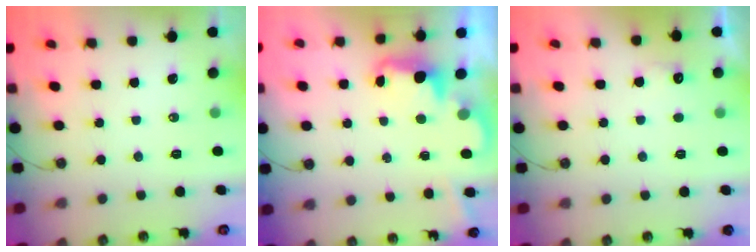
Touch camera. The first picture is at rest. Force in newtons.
{"total": 2.3, "press": 2.3, "slide": 0.5}
{"total": 3.9, "press": 3.8, "slide": 1.0}